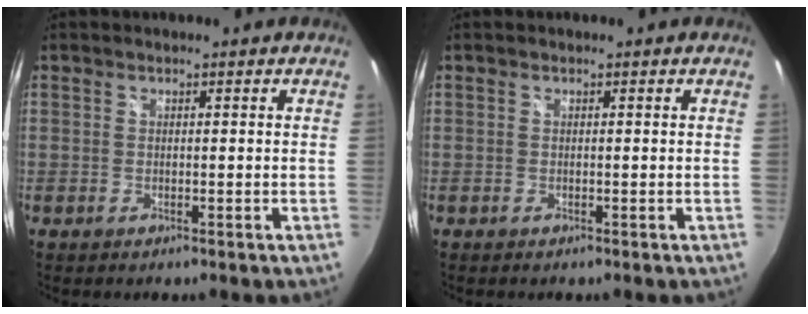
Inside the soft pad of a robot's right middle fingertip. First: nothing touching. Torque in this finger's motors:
{"motor_torque": [-0.35, -0.52, 0.05, 0.00]}